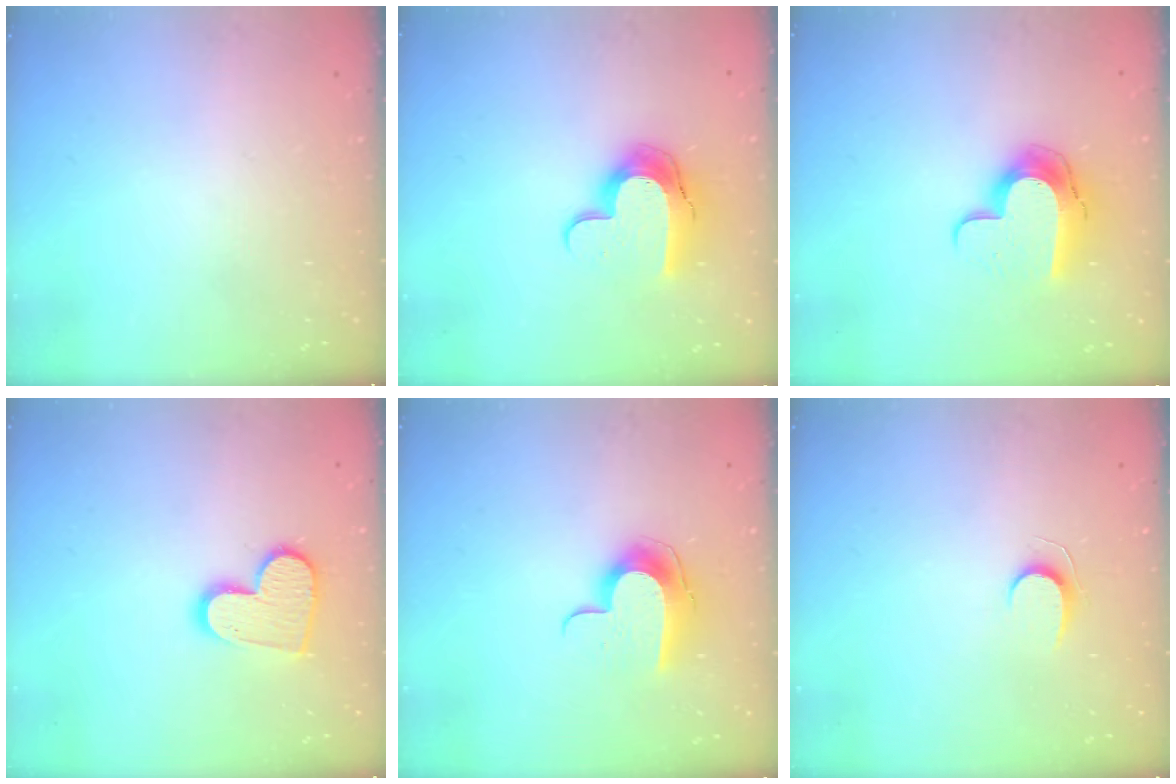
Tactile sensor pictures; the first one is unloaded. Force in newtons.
{"total": 11.9, "press": 11.9, "slide": 0.6}
{"total": 12.1, "press": 12.0, "slide": 0.9}
{"total": 11.8, "press": 11.8, "slide": 0.8}
{"total": 10.2, "press": 10.2, "slide": 0.2}
{"total": 5.6, "press": 5.6, "slide": 0.5}